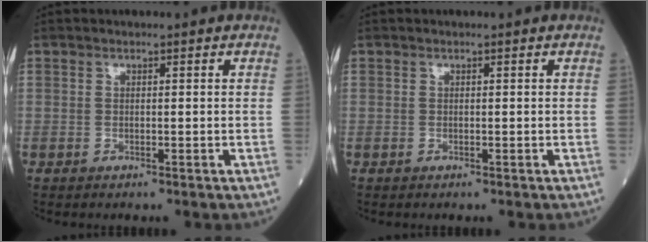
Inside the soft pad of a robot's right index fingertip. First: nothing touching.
{"total": 0.0}